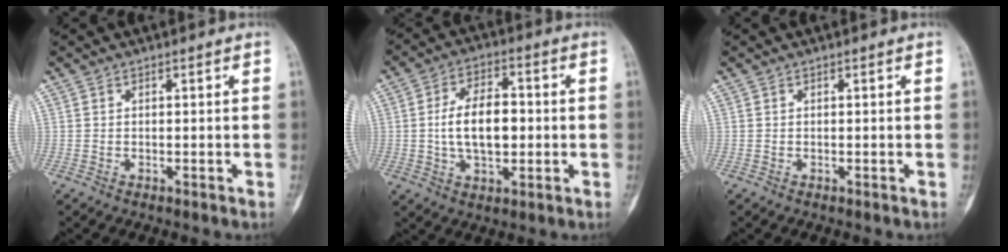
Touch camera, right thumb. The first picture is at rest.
{"total": 11.0, "force": [-0.3, 6.2, 9.0], "torque": [-0.143, 0.012, -0.005]}
{"total": 0.0}